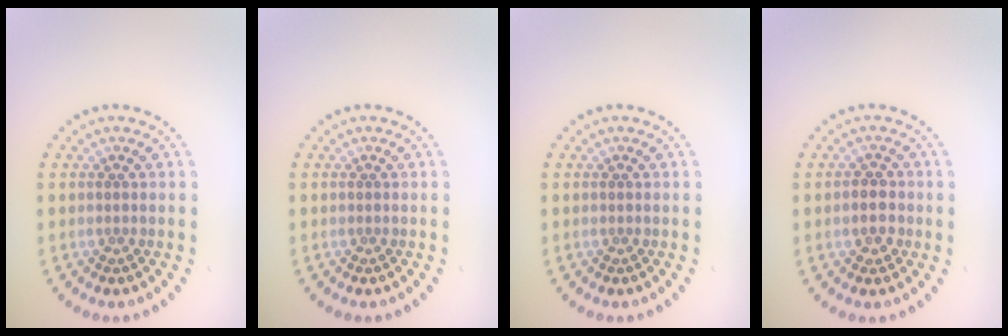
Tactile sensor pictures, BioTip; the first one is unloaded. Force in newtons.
{"total": 0.0}
{"total": 0.0}
{"total": 2.0, "press": 1.9, "slide": 0.6}